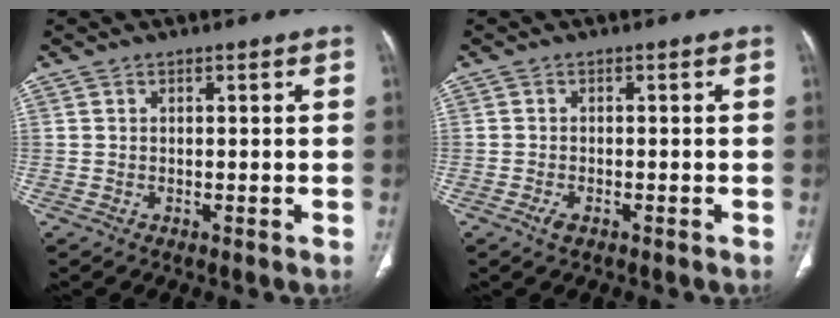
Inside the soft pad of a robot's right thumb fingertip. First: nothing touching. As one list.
[{"total": 1.4, "force": [-0.8, 0.7, 1.0], "torque": [-0.025, 0.002, -0.017]}]